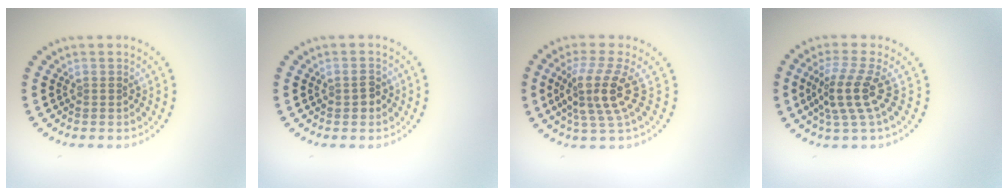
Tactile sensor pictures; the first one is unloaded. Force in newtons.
{"total": 1.4, "press": 1.4, "slide": 0.1}
{"total": 4.3, "press": 3.2, "slide": 2.8}
{"total": 3.6, "press": 2.8, "slide": 2.3}